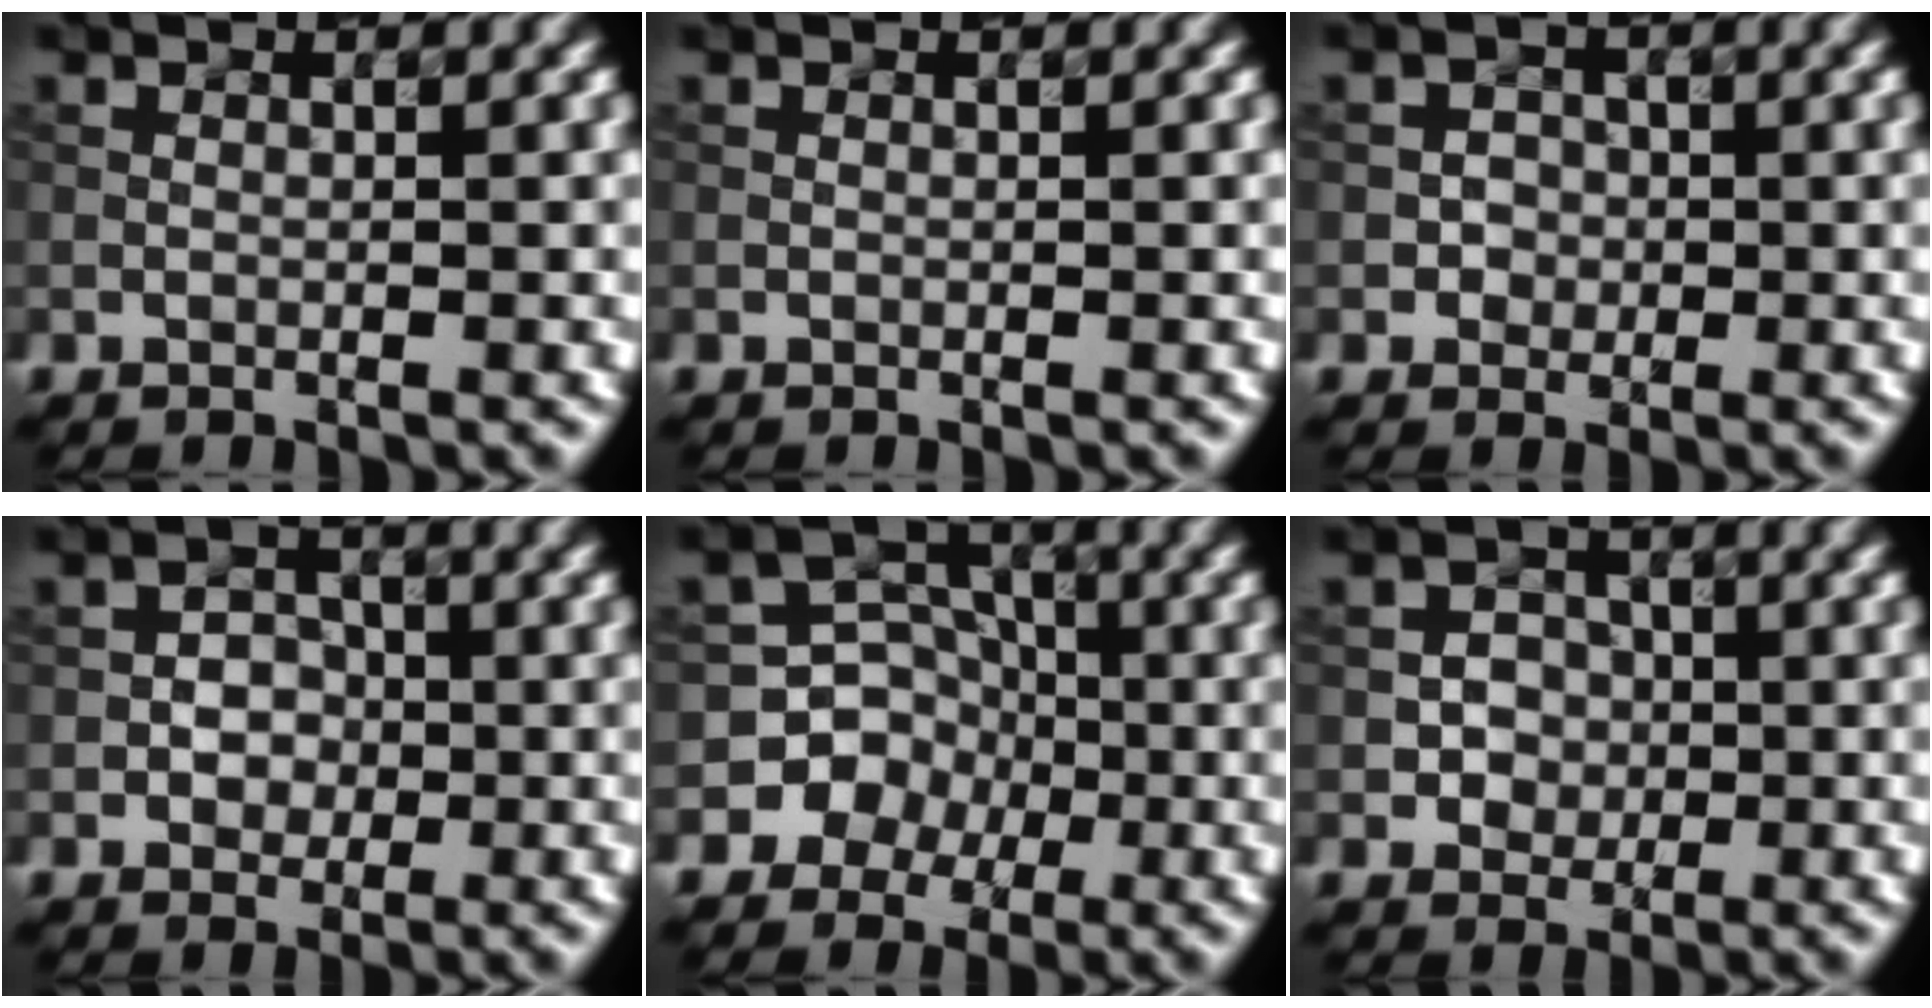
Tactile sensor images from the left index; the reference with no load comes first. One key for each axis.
{"total": 0.0}
{"total": 1.5, "fx": -0.3, "fy": 1.4, "fz": 0.2, "tx": 0.011, "ty": -0.001, "tz": -0.007}
{"total": 2.2, "fx": -0.5, "fy": 1.9, "fz": 1.0, "tx": -0.010, "ty": 0.003, "tz": -0.011}
{"total": 5.2, "fx": -2.1, "fy": 4.8, "fz": 0.2, "tx": 0.032, "ty": 0.016, "tz": -0.054}
{"total": 2.3, "fx": -0.4, "fy": 2.1, "fz": 0.7, "tx": 0.003, "ty": -0.001, "tz": -0.011}